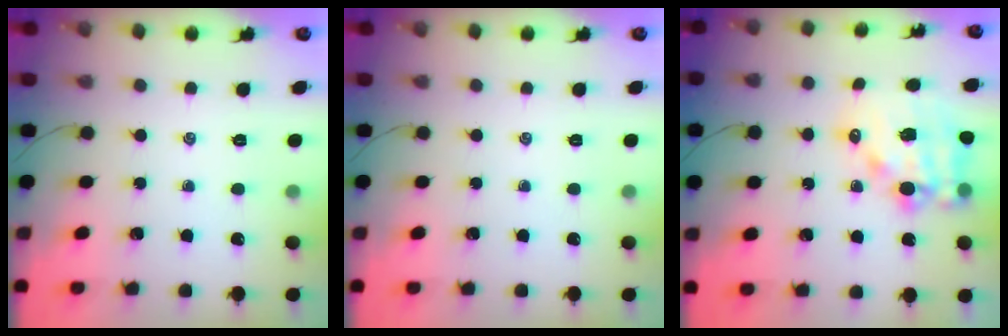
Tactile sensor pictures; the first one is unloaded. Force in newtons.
{"total": 0.0}
{"total": 13.2, "press": 12.9, "slide": 3.1}